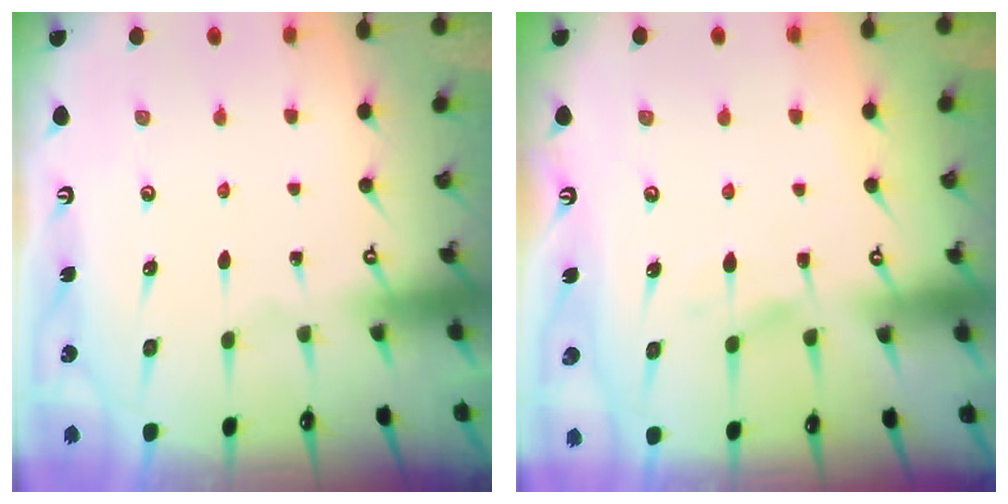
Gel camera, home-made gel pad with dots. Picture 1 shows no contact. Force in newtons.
{"total": 5.9, "press": 5.9, "slide": 0.6}